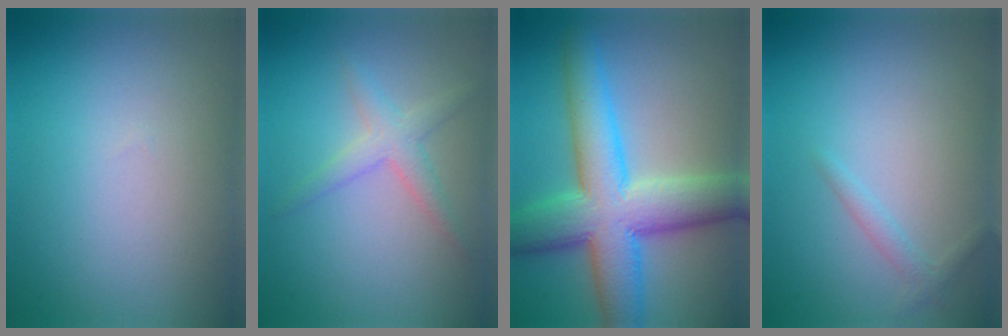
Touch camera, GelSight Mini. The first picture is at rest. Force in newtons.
{"total": 2.4, "press": 2.4, "slide": 0.0}
{"total": 10.4, "press": 10.4, "slide": 0.3}
{"total": 1.1, "press": 1.1, "slide": 0.0}